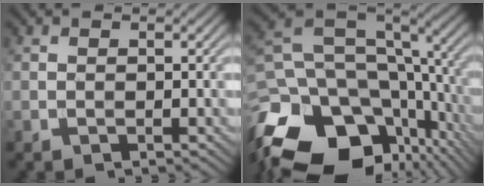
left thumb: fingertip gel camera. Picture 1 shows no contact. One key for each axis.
{"total": 21.5, "fx": -11.0, "fy": 15.0, "fz": 10.8, "tx": -0.245, "ty": -0.024, "tz": -0.138}